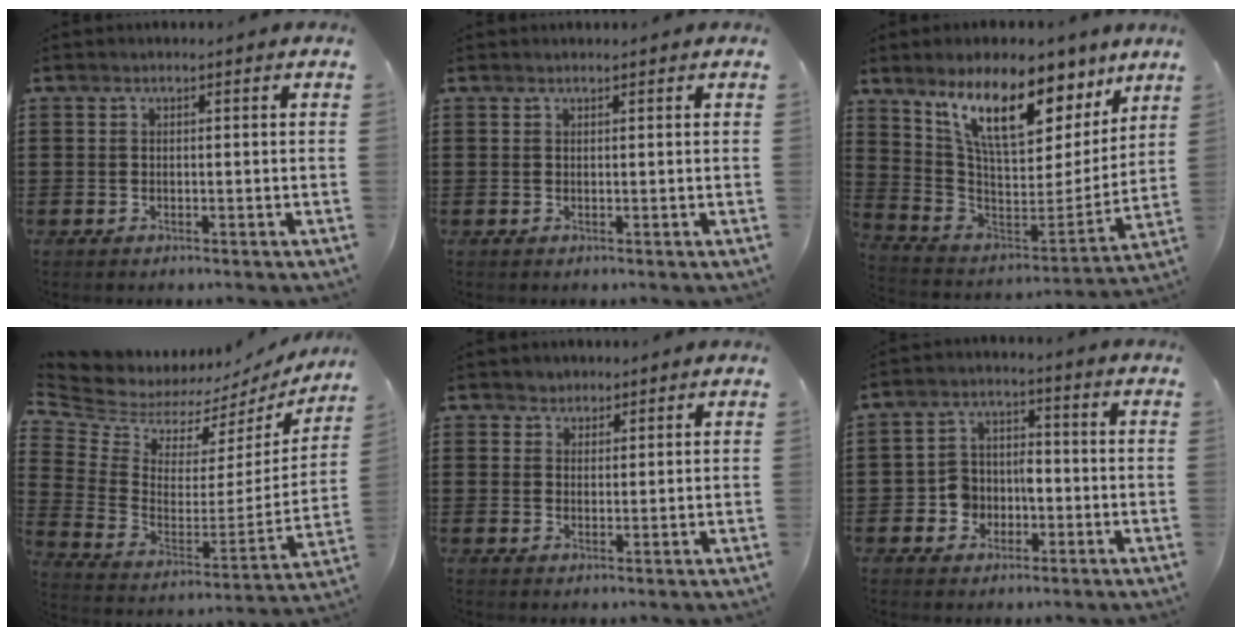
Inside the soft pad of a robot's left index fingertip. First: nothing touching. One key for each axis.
{"total": 0.5, "fx": 0.5, "fy": 0.0, "fz": 0.1, "tx": -0.003, "ty": 0.000, "tz": 0.010}
{"total": 13.4, "fx": 9.1, "fy": 4.9, "fz": 8.6, "tx": -0.185, "ty": -0.039, "tz": 0.160}
{"total": 5.1, "fx": 4.4, "fy": 2.3, "fz": 1.3, "tx": -0.058, "ty": -0.050, "tz": 0.074}
{"total": 2.2, "fx": 1.7, "fy": 1.4, "fz": -0.2, "tx": -0.005, "ty": 0.008, "tz": 0.032}
{"total": 4.8, "fx": -1.9, "fy": 4.1, "fz": 1.9, "tx": -0.044, "ty": 0.012, "tz": -0.037}